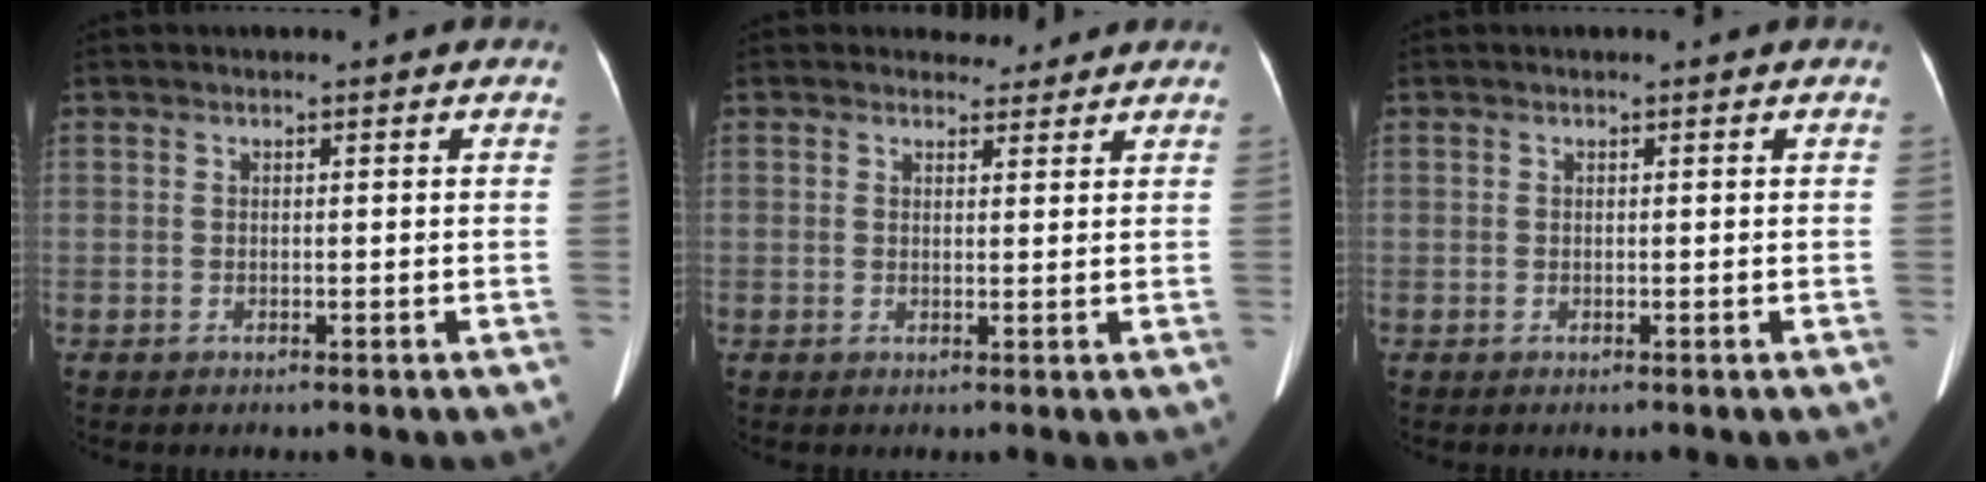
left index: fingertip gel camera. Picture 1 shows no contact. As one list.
[{"total": 2.3, "force": [2.1, 0.9, -0.1], "torque": [0.001, -0.002, 0.026]}, {"total": 0.0}]